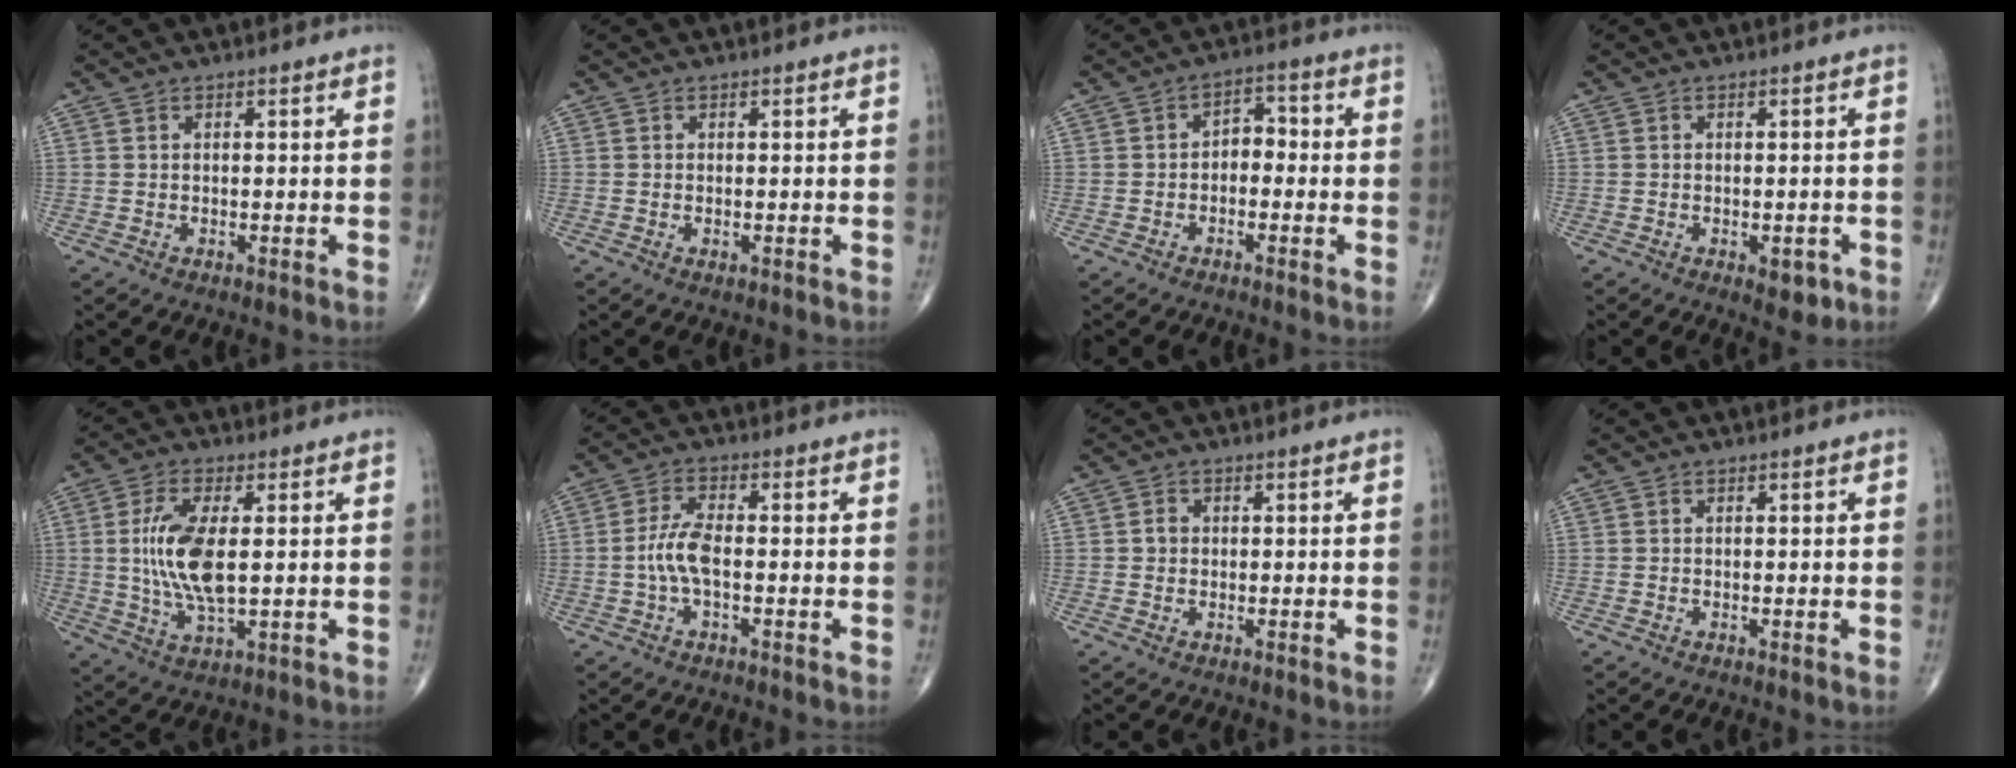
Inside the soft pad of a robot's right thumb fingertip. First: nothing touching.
{"total": 0.6, "force": [-0.2, 0.3, 0.5], "torque": [-0.010, 0.001, -0.001]}
{"total": 4.2, "force": [-0.8, 2.8, 3.0], "torque": [-0.027, 0.023, -0.025]}
{"total": 3.6, "force": [-1.5, 1.9, 2.7], "torque": [-0.020, 0.004, -0.012]}
{"total": 11.5, "force": [0.9, 4.6, 10.5], "torque": [-0.220, -0.012, 0.021]}
{"total": 5.3, "force": [-1.0, 1.9, 4.8], "torque": [-0.107, 0.014, -0.024]}
{"total": 1.6, "force": [0.0, 1.4, 0.7], "torque": [-0.004, 0.005, -0.002]}
{"total": 0.0}